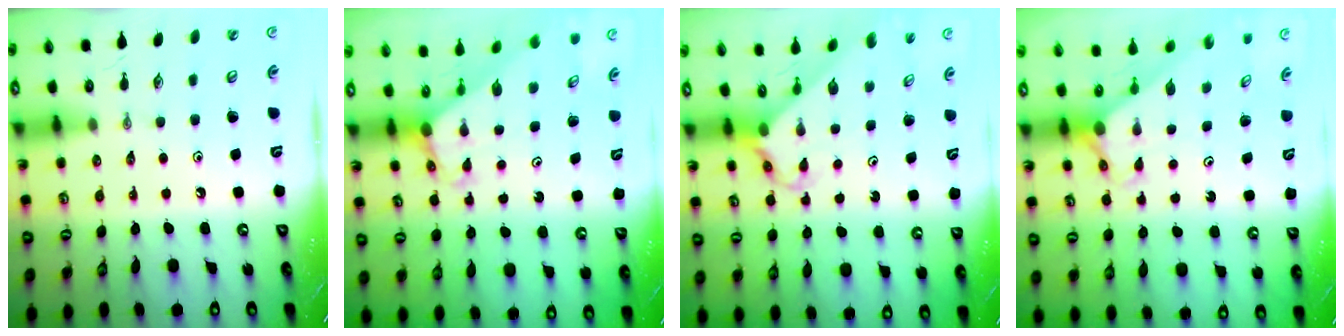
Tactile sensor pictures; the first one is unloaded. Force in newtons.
{"total": 4.5, "press": 4.5, "slide": 0.4}
{"total": 2.9, "press": 2.9, "slide": 0.2}
{"total": 2.7, "press": 2.7, "slide": 0.0}